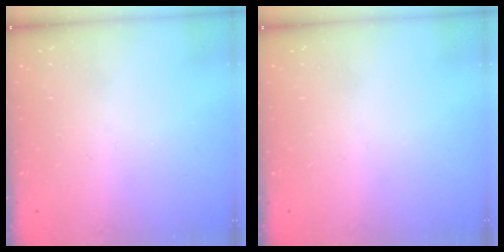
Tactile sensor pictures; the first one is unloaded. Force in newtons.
{"total": 0.0}